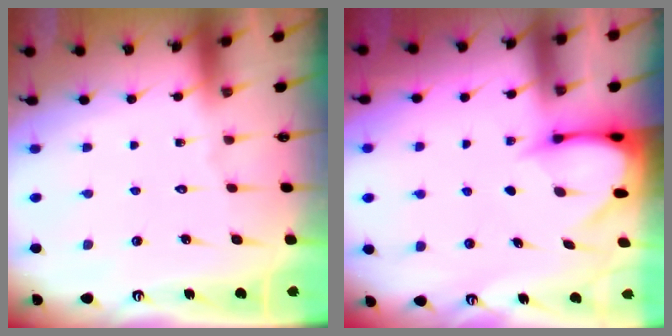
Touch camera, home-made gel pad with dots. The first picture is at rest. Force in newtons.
{"total": 3.6, "press": 3.6, "slide": 0.3}